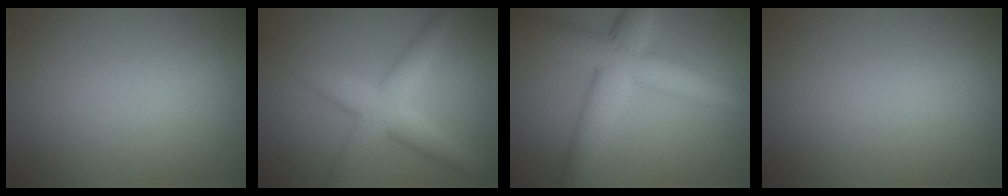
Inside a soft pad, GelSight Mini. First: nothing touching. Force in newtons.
{"total": 5.3, "press": 5.3, "slide": 0.1}
{"total": 7.6, "press": 7.6, "slide": 0.1}
{"total": 0.0}